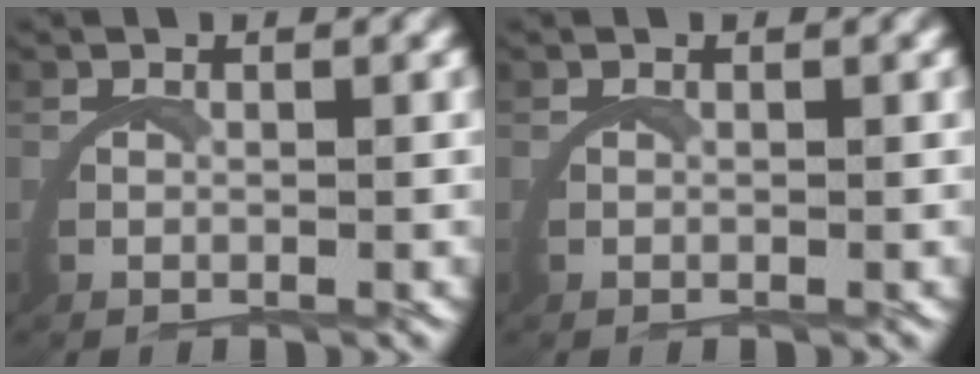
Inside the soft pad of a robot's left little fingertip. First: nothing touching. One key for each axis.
{"total": 0.0}